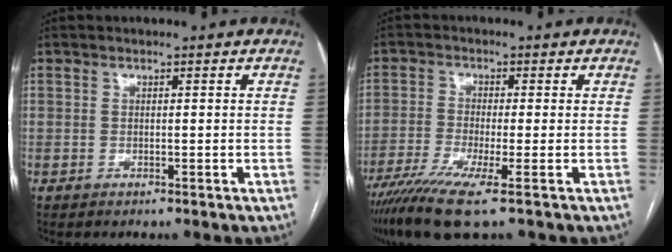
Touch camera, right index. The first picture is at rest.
{"total": 8.9, "force": [-5.8, -0.3, 6.8], "torque": [-0.125, -0.025, -0.103]}